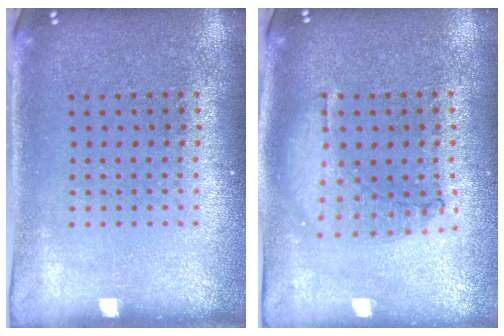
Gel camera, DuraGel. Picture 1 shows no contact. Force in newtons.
{"total": 0.9, "press": 0.9, "slide": 0.2}